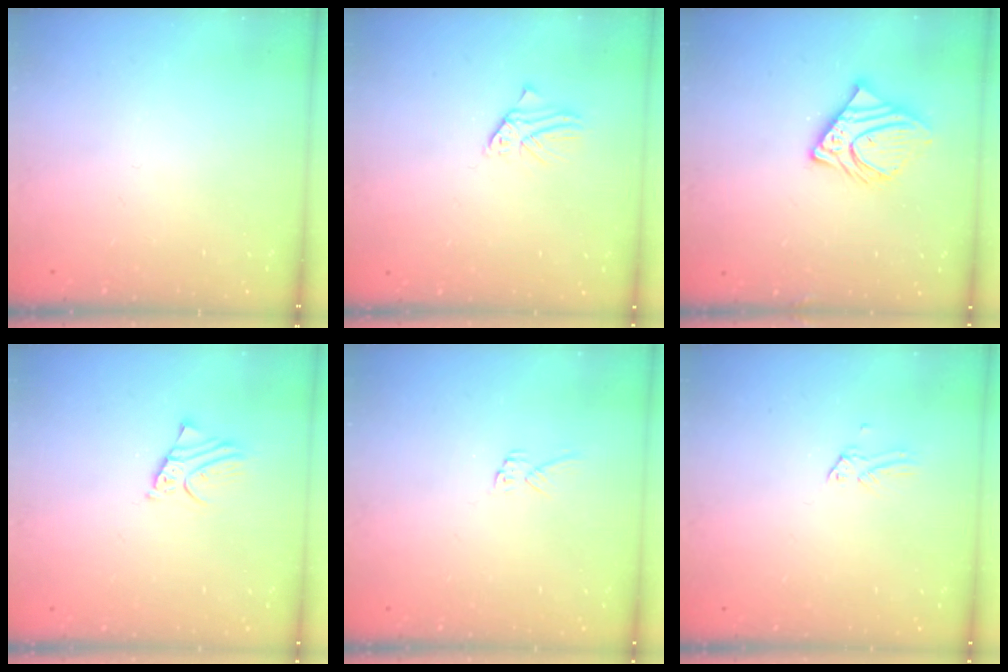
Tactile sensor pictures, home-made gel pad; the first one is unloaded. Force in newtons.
{"total": 1.2, "press": 1.2, "slide": 0.1}
{"total": 12.7, "press": 12.5, "slide": 2.0}
{"total": 2.2, "press": 2.2, "slide": 0.1}
{"total": 4.6, "press": 4.6, "slide": 0.5}
{"total": 0.0}